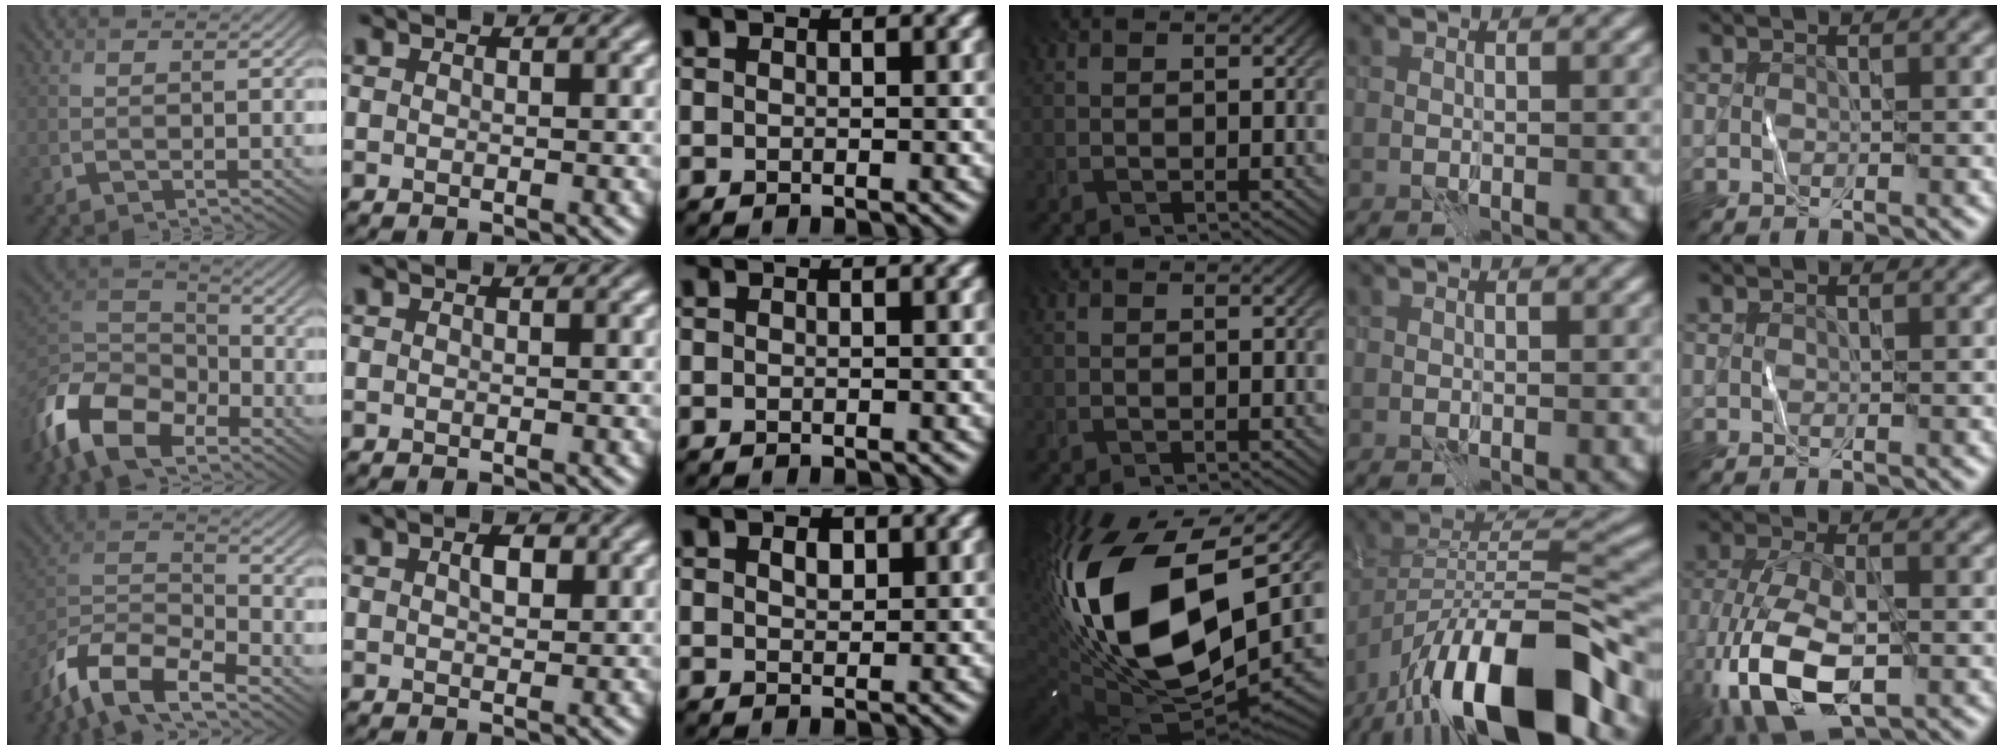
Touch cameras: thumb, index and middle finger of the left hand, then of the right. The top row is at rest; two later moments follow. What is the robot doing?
{"motion": "wipe", "object": "whiteboard"}